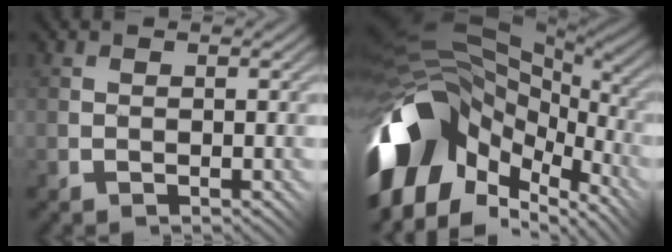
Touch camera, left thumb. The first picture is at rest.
{"total": 16.6, "force": [-5.2, 10.8, 11.4], "torque": [-0.259, -0.023, -0.081]}